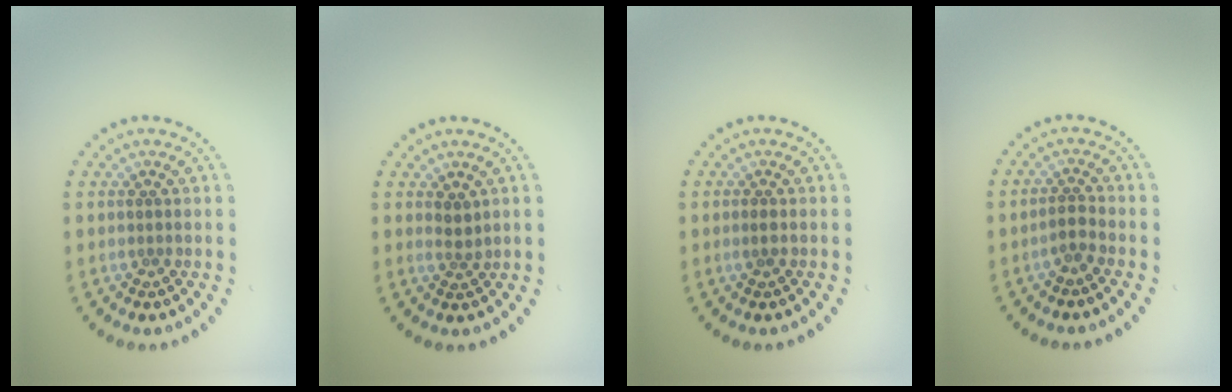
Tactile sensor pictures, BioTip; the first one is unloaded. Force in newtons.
{"total": 1.3, "press": 0.9, "slide": 0.9}
{"total": 0.7, "press": 0.7, "slide": 0.3}
{"total": 1.3, "press": 1.1, "slide": 0.7}